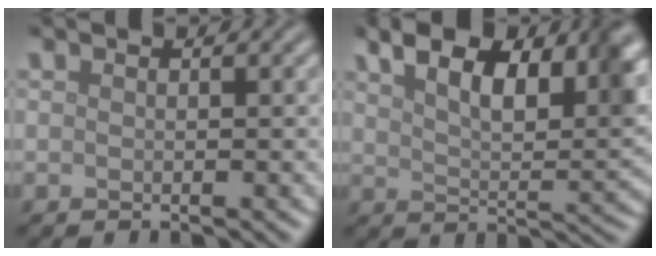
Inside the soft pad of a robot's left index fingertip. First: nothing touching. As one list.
[{"total": 9.7, "force": [4.9, 4.2, 7.2], "torque": [-0.102, 0.010, 0.082]}]